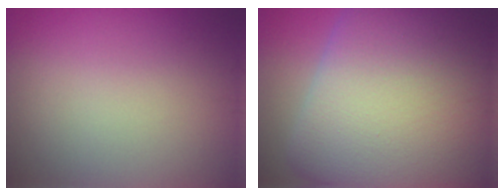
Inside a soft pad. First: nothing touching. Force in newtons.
{"total": 22.3, "press": 22.3, "slide": 0.8}